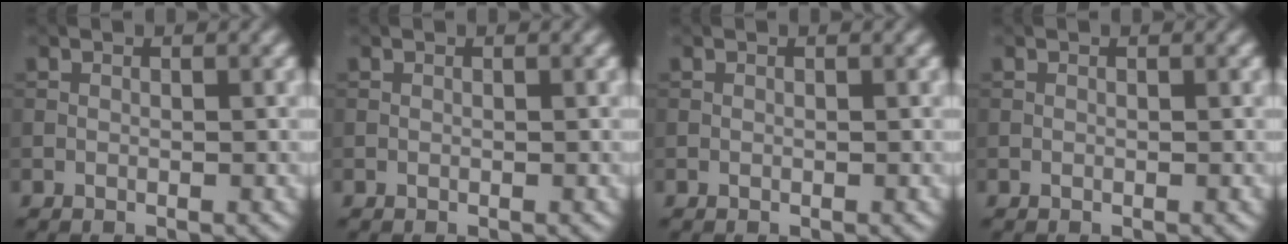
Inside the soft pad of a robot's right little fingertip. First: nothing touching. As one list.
[{"total": 0.0}, {"total": 0.0}, {"total": 0.0}]